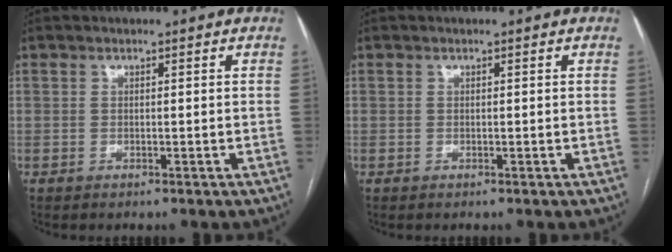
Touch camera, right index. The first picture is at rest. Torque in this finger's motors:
{"motor_torque": [-0.03, 0.07, 0.00, 0.00]}